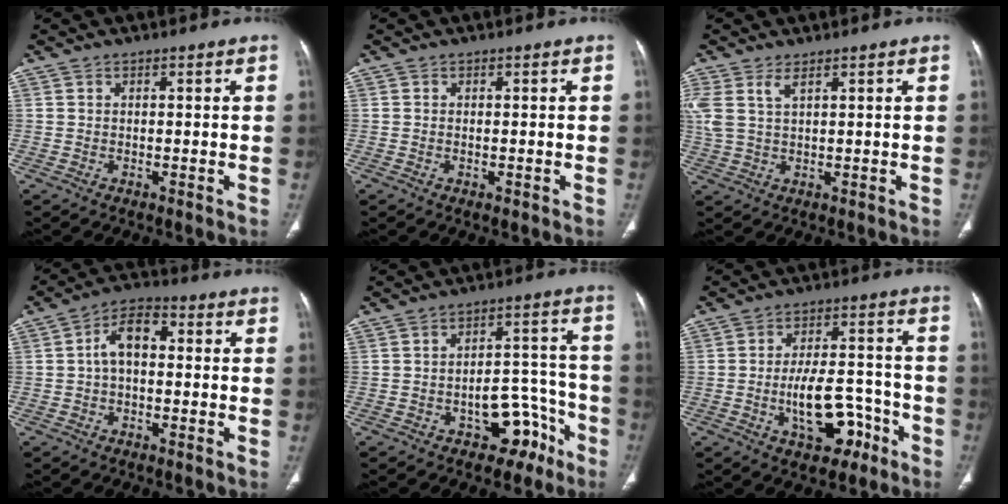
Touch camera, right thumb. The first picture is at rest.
{"total": 0.6, "force": [-0.2, 0.3, 0.4], "torque": [-0.012, -0.001, -0.001]}
{"total": 4.8, "force": [2.5, 1.9, 3.7], "torque": [-0.103, 0.003, 0.060]}
{"total": 7.1, "force": [0.2, 4.3, 5.7], "torque": [-0.090, 0.027, -0.008]}
{"total": 9.8, "force": [-5.7, 5.8, 5.4], "torque": [-0.034, 0.064, -0.075]}
{"total": 11.3, "force": [-4.8, 6.1, 8.2], "torque": [-0.112, 0.048, -0.066]}